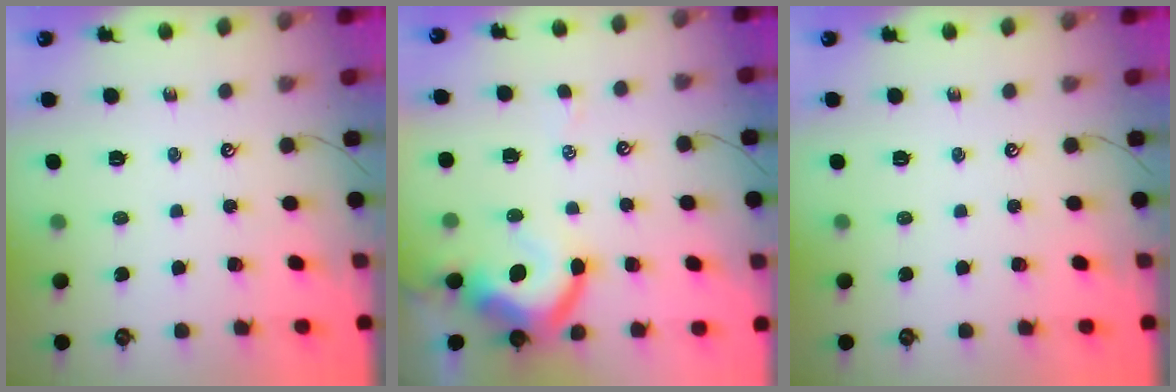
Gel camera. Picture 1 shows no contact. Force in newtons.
{"total": 7.6, "press": 7.5, "slide": 1.5}
{"total": 0.0}